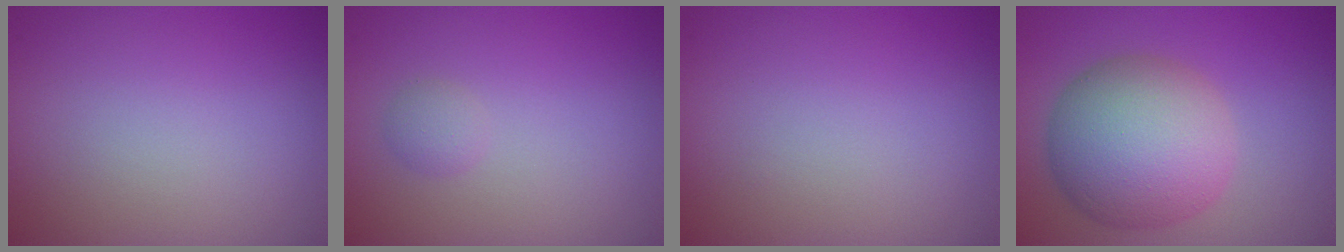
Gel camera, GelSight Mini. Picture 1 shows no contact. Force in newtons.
{"total": 1.0, "press": 1.0, "slide": 0.1}
{"total": 0.0}
{"total": 9.0, "press": 9.0, "slide": 0.4}